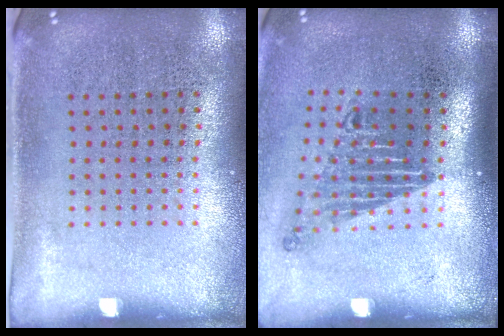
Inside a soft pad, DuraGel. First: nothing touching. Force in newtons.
{"total": 1.7, "press": 1.2, "slide": 1.2}